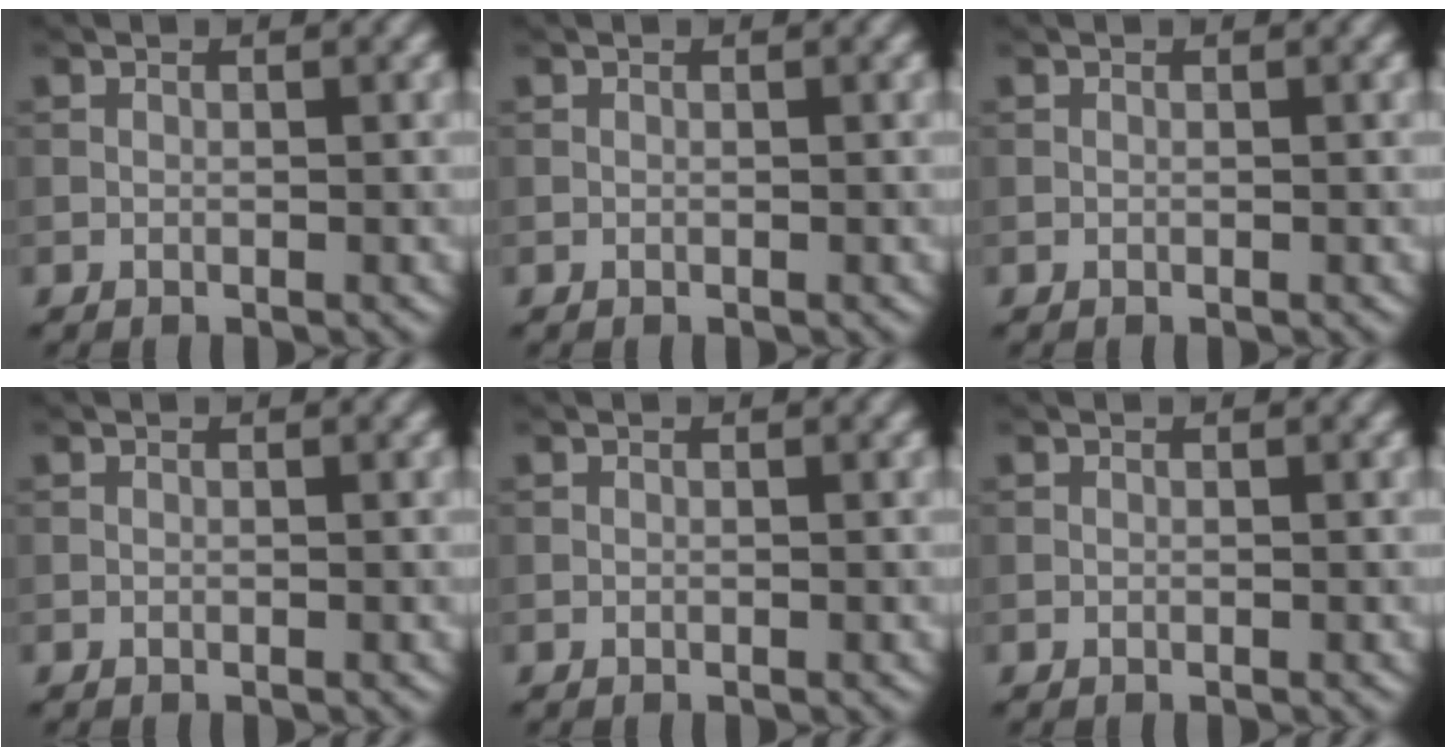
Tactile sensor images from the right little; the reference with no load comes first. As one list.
[{"total": 0.0}, {"total": 0.0}, {"total": 0.0}, {"total": 0.0}, {"total": 0.0}]